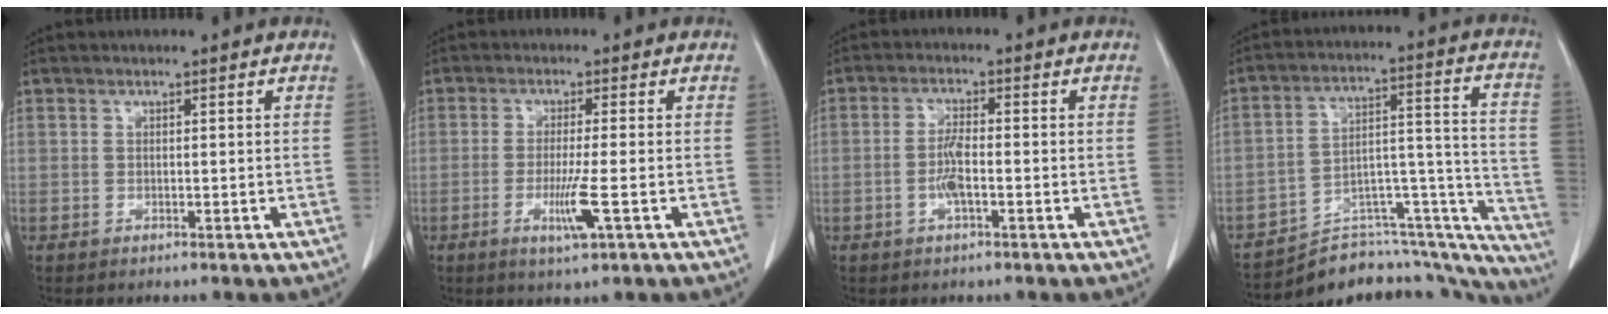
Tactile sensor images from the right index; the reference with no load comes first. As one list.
[{"total": 5.0, "force": [-1.8, -0.4, 4.7], "torque": [-0.090, -0.015, -0.034]}, {"total": 3.7, "force": [-1.0, 0.7, 3.5], "torque": [-0.073, 0.002, -0.021]}, {"total": 20.7, "force": [-19.1, 6.0, 5.4], "torque": [-0.006, 0.092, -0.260]}]